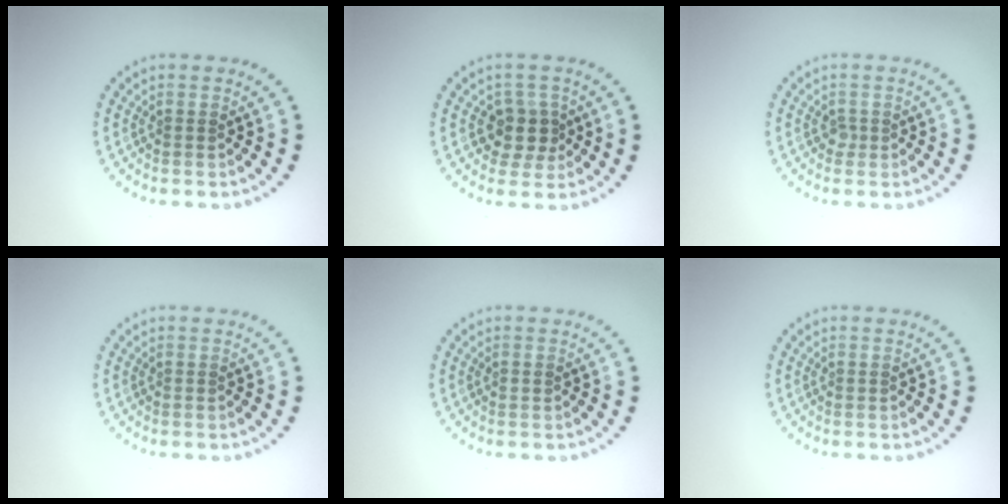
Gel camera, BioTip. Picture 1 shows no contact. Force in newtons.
{"total": 2.6, "press": 2.3, "slide": 1.2}
{"total": 0.8, "press": 0.6, "slide": 0.5}
{"total": 0.0}
{"total": 0.6, "press": 0.6, "slide": 0.1}
{"total": 0.0}